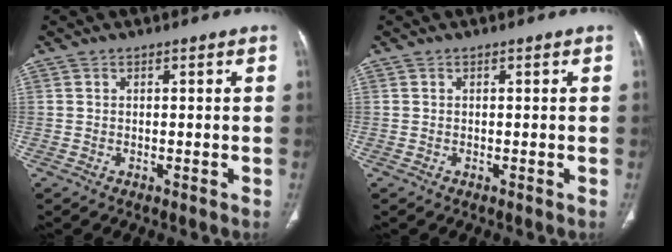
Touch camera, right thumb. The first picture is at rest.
{"total": 0.0}